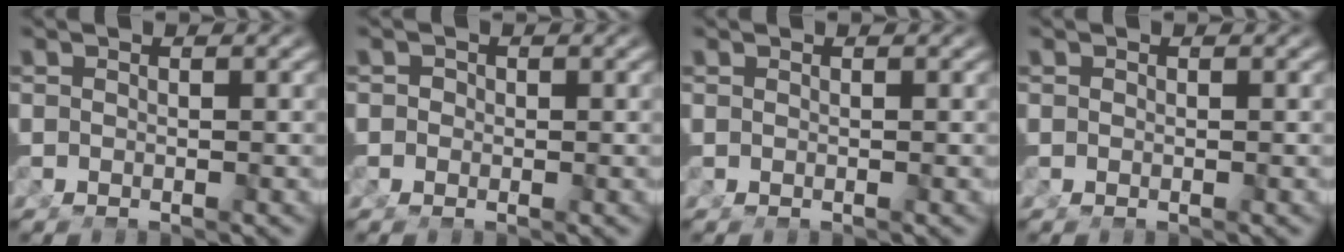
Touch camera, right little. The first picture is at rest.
{"total": 1.7, "force": [-0.3, 1.6, 0.4], "torque": [-0.011, -0.001, -0.012]}
{"total": 0.0}
{"total": 0.0}